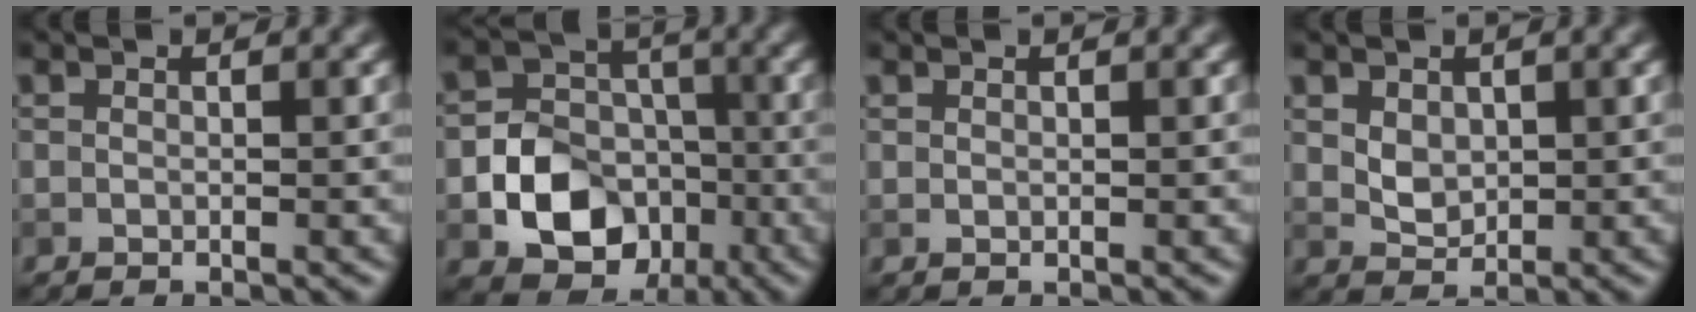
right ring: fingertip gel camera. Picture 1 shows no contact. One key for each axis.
{"total": 8.7, "fx": -3.0, "fy": 7.1, "fz": 4.1, "tx": -0.047, "ty": -0.013, "tz": -0.069}
{"total": 0.0}
{"total": 2.1, "fx": 0.5, "fy": 1.6, "fz": 1.3, "tx": -0.024, "ty": -0.003, "tz": 0.013}